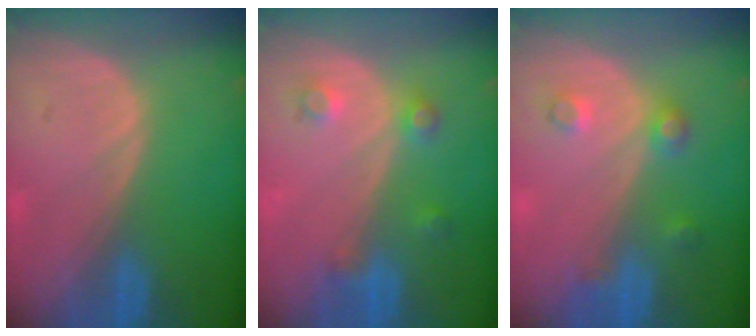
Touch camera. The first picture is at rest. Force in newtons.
{"total": 3.5, "press": 3.3, "slide": 1.1}
{"total": 3.4, "press": 3.2, "slide": 0.9}